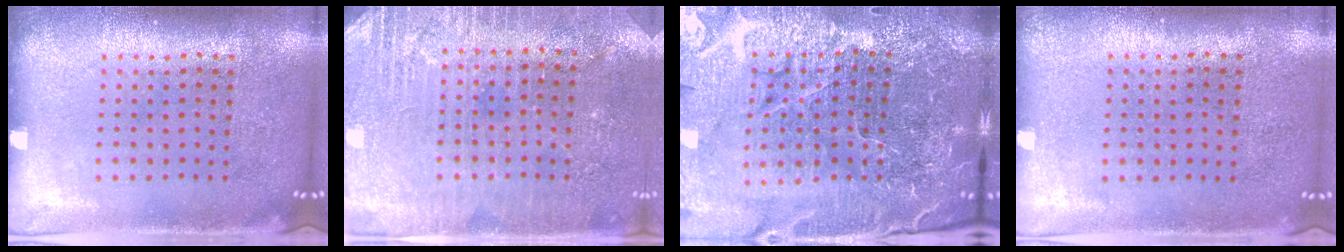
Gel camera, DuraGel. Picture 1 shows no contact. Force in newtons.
{"total": 2.8, "press": 2.8, "slide": 0.5}
{"total": 6.5, "press": 5.8, "slide": 3.0}
{"total": 0.0}